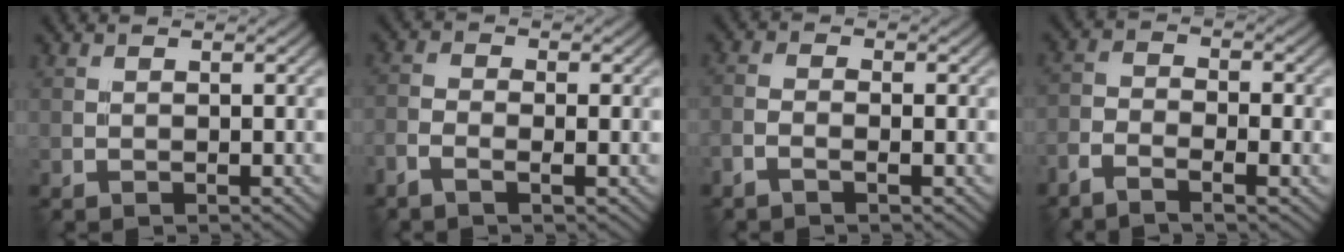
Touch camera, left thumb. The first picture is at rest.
{"total": 2.6, "force": [-1.4, 0.8, 2.0], "torque": [-0.047, -0.002, -0.036]}
{"total": 1.9, "force": [-1.1, 0.5, 1.5], "torque": [-0.034, 0.002, -0.027]}
{"total": 4.3, "force": [-3.0, 1.3, 2.8], "torque": [-0.066, -0.008, -0.070]}